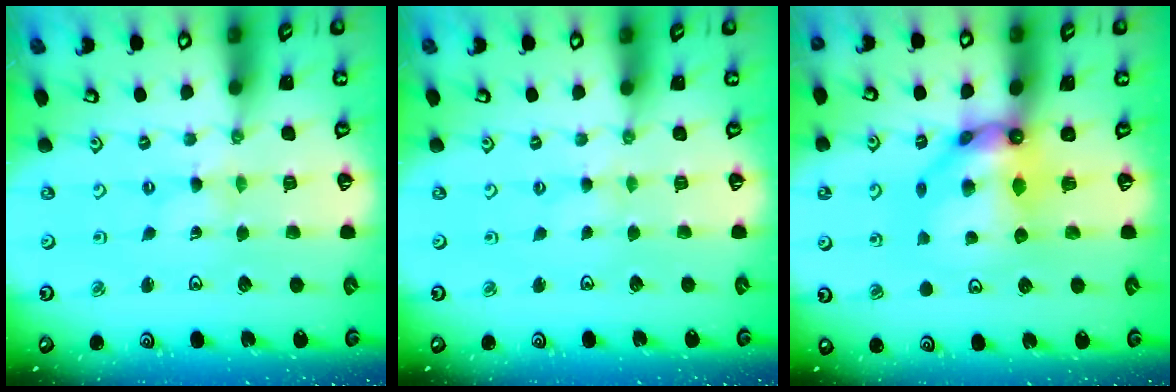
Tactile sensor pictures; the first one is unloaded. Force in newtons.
{"total": 2.1, "press": 2.0, "slide": 0.4}
{"total": 12.6, "press": 12.6, "slide": 1.1}